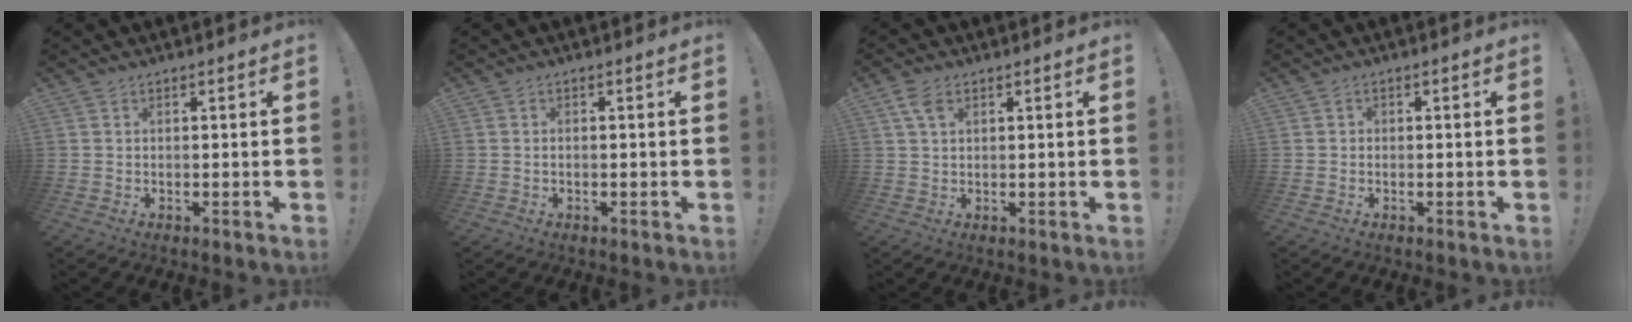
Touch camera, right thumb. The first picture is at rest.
{"total": 0.6, "force": [-0.4, 0.2, 0.4], "torque": [-0.014, 0.004, -0.005]}
{"total": 4.5, "force": [2.1, 2.5, 3.2], "torque": [-0.056, -0.002, 0.039]}
{"total": 0.9, "force": [-0.4, 0.8, 0.3], "torque": [-0.011, 0.005, -0.006]}